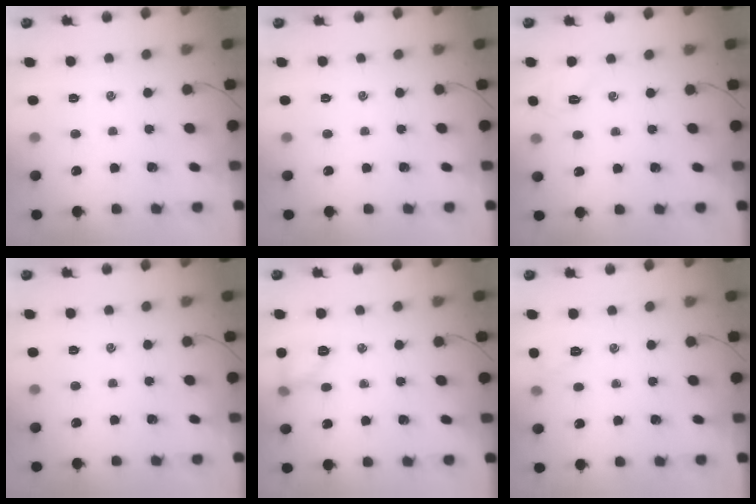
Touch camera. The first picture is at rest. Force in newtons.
{"total": 0.0}
{"total": 3.6, "press": 3.5, "slide": 1.0}
{"total": 0.0}
{"total": 7.4, "press": 7.4, "slide": 0.5}
{"total": 5.8, "press": 5.5, "slide": 1.6}